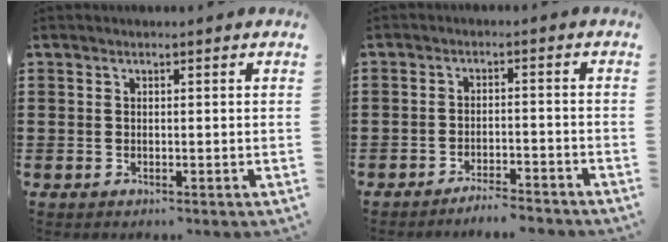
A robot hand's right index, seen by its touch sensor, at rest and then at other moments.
{"total": 3.2, "force": [-3.2, 0.0, 0.6], "torque": [-0.014, 0.002, -0.065]}